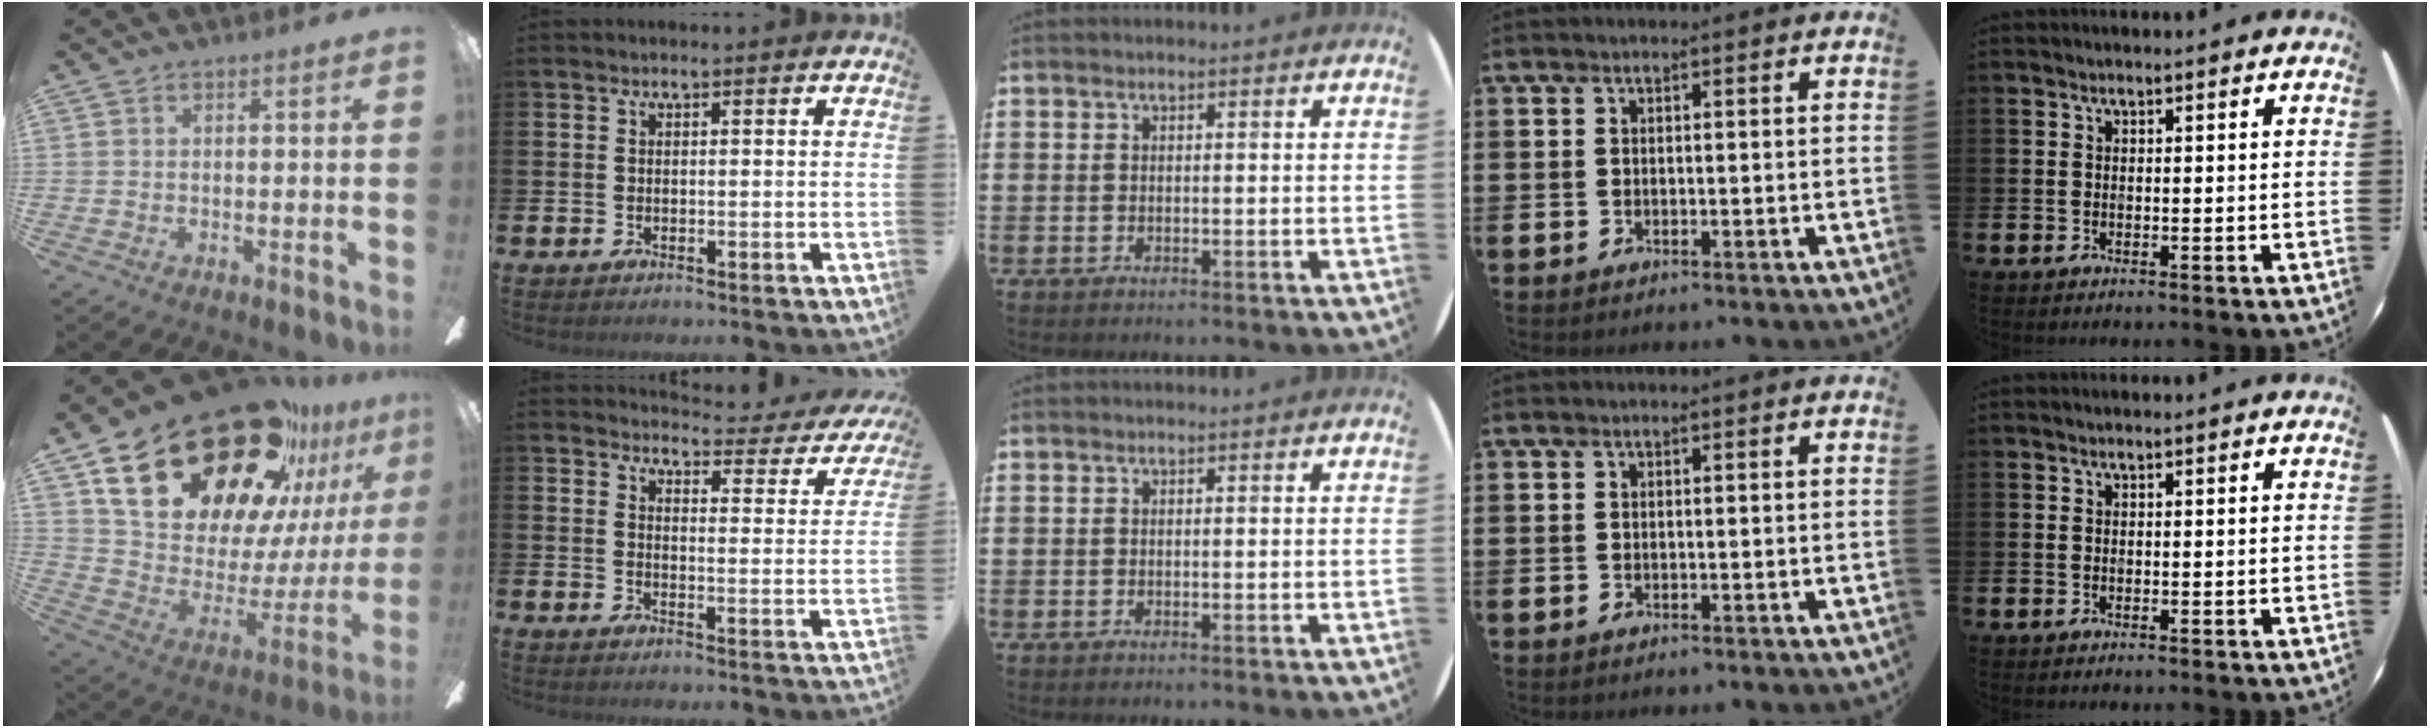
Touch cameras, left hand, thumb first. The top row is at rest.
{"thumb": {"total": 31.9, "force": [22.1, 15.2, 17.3], "torque": [-0.268, -0.139, 0.410]}, "index": {"total": 3.1, "force": [2.9, 0.8, 0.6], "torque": [-0.016, -0.031, 0.042]}}